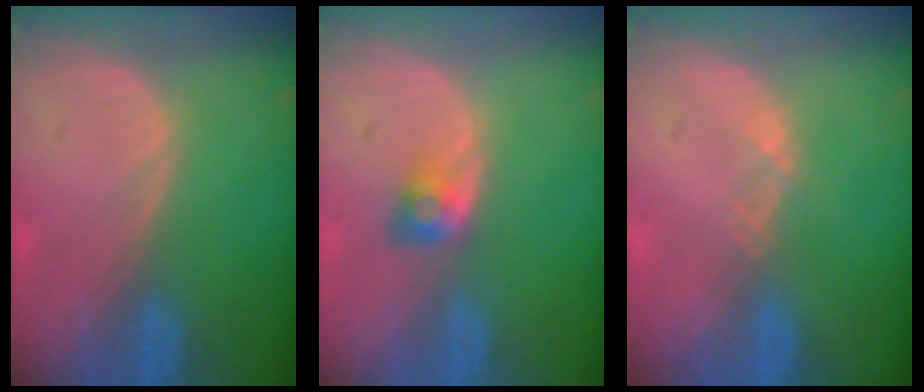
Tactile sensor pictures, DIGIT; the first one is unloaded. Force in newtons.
{"total": 2.9, "press": 2.5, "slide": 1.4}
{"total": 0.8, "press": 0.8, "slide": 0.1}